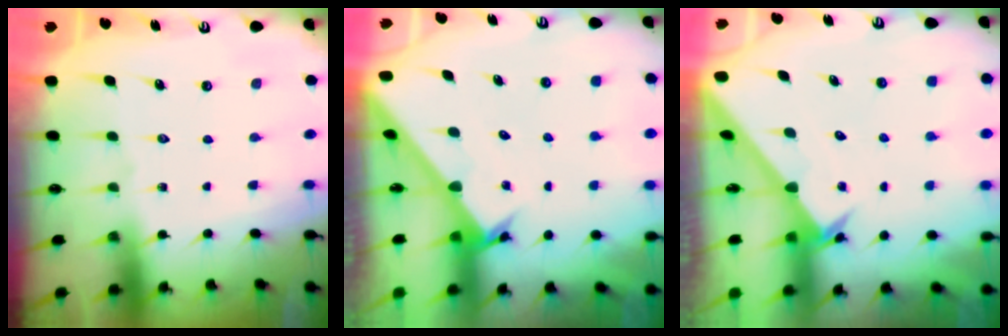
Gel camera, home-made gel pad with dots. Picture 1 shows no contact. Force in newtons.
{"total": 2.4, "press": 2.4, "slide": 0.3}
{"total": 2.5, "press": 2.5, "slide": 0.2}